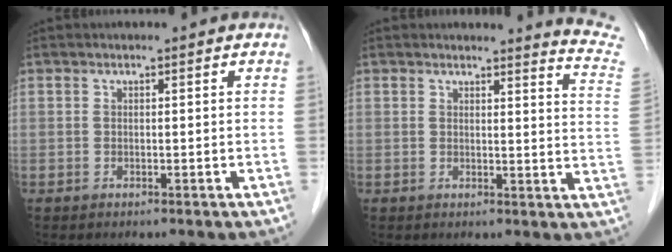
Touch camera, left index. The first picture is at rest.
{"total": 8.1, "force": [8.1, -0.8, 0.4], "torque": [-0.006, -0.089, 0.062]}